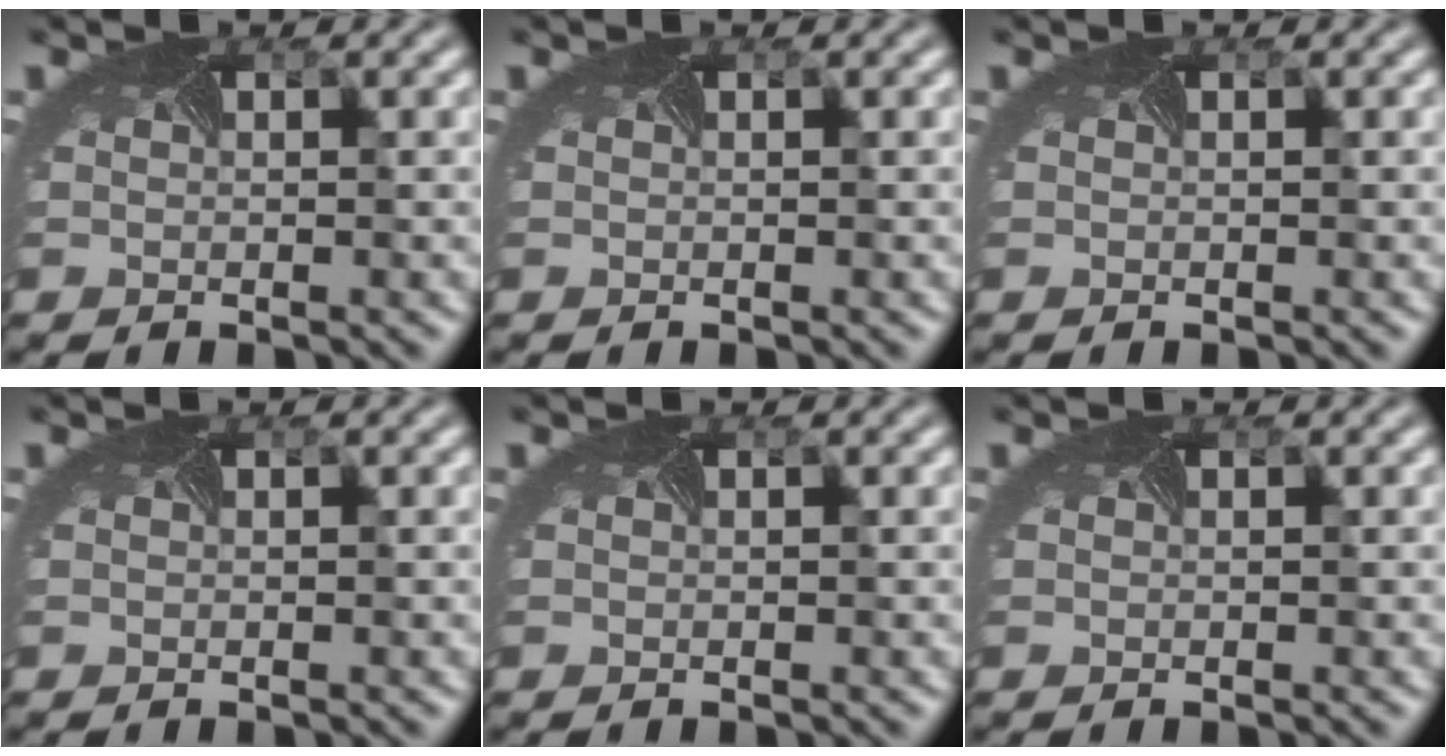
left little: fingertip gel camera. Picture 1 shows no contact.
{"total": 0.0}
{"total": 0.0}
{"total": 0.0}
{"total": 0.0}
{"total": 0.0}